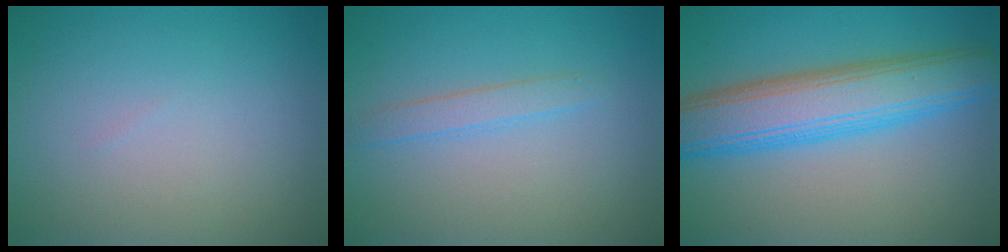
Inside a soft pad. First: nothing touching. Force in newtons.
{"total": 1.5, "press": 1.5, "slide": 0.0}
{"total": 7.9, "press": 7.9, "slide": 0.1}